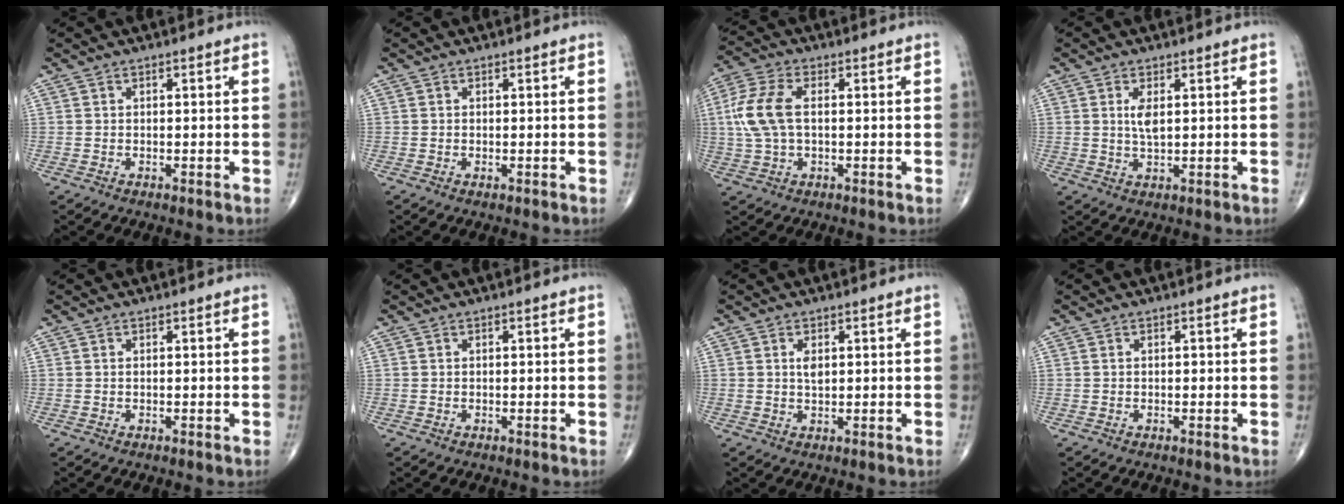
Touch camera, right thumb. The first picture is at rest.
{"total": 0.0}
{"total": 9.7, "force": [0.8, 5.2, 8.1], "torque": [-0.195, 0.016, 0.015]}
{"total": 3.3, "force": [0.9, 1.3, 2.9], "torque": [-0.055, -0.005, 0.020]}
{"total": 0.0}
{"total": 0.0}
{"total": 2.1, "force": [0.6, 1.1, 1.7], "torque": [-0.027, -0.002, 0.012]}
{"total": 0.0}